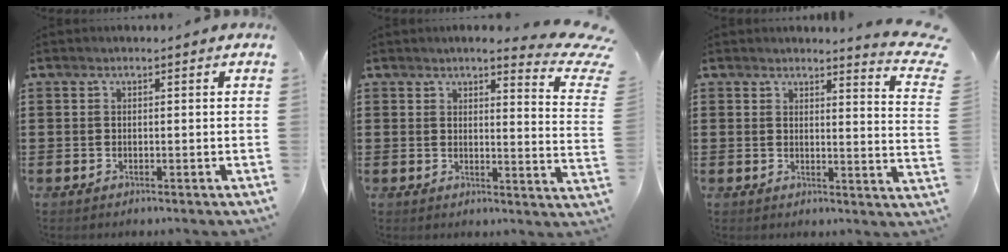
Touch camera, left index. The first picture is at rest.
{"total": 4.5, "force": [3.7, 0.6, 2.6], "torque": [-0.042, -0.021, 0.059]}
{"total": 3.3, "force": [3.0, 0.2, 1.2], "torque": [-0.022, -0.021, 0.051]}